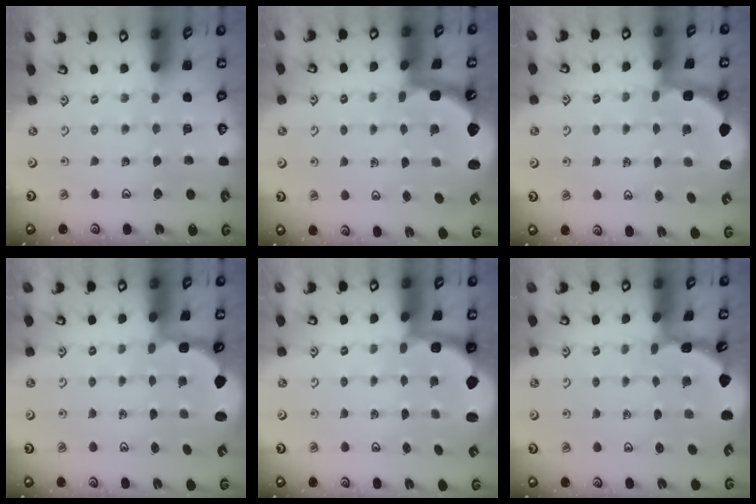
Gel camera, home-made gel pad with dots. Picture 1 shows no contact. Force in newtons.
{"total": 2.7, "press": 1.5, "slide": 2.2}
{"total": 2.9, "press": 2.0, "slide": 2.1}
{"total": 2.6, "press": 1.9, "slide": 1.8}
{"total": 2.5, "press": 1.5, "slide": 2.0}
{"total": 1.8, "press": 1.8, "slide": 0.1}